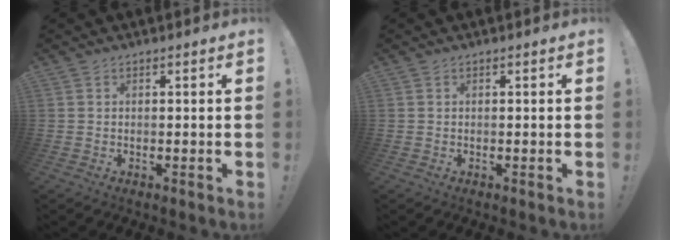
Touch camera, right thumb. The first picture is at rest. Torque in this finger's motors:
{"motor_torque": [-0.01, 0.01, 0.02, -0.09, 0.00]}